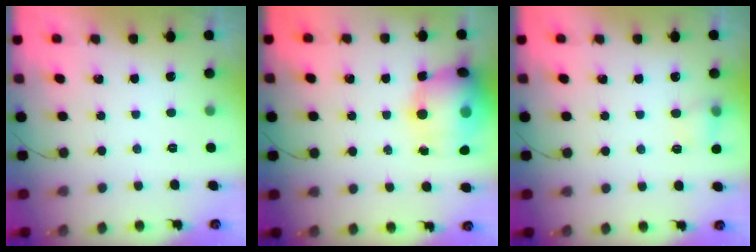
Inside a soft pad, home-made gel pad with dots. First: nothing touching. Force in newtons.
{"total": 16.5, "press": 16.1, "slide": 4.0}
{"total": 5.7, "press": 5.5, "slide": 1.6}